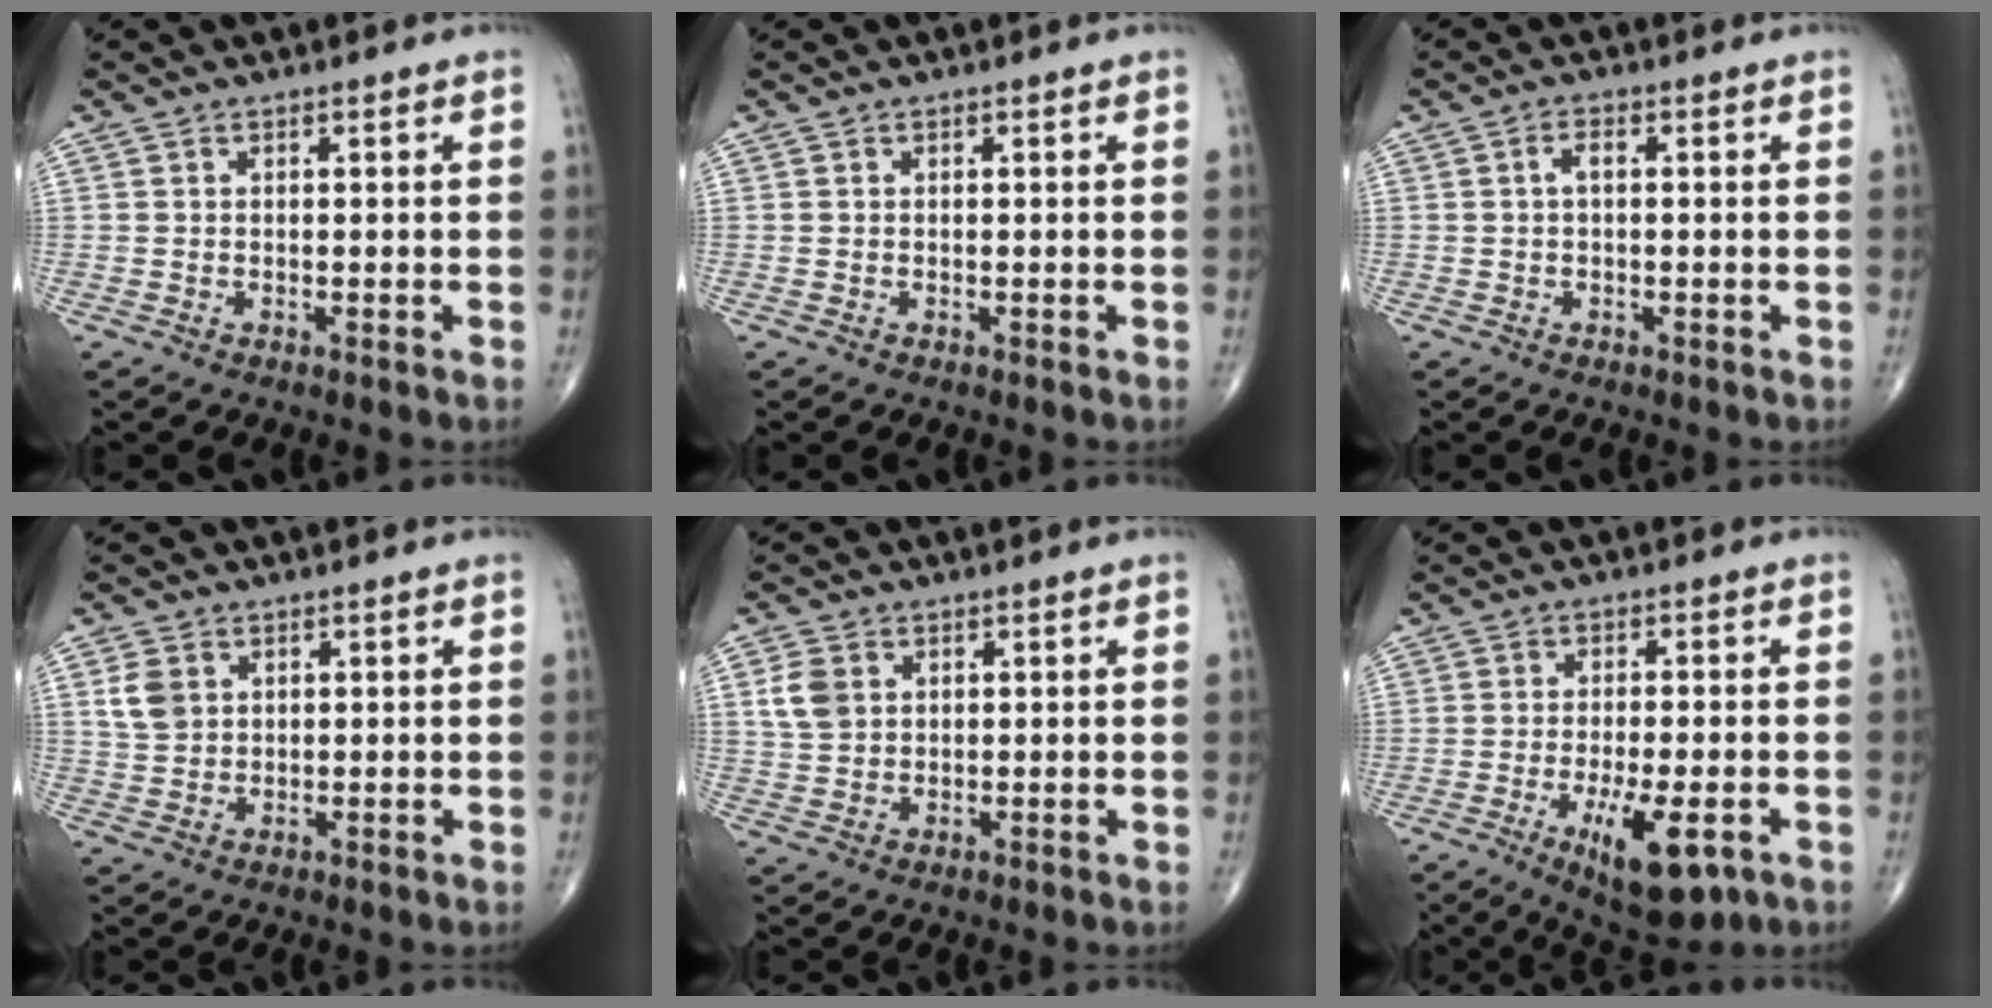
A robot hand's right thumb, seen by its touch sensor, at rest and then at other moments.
{"total": 0.0}
{"total": 1.9, "force": [0.1, 0.8, 1.7], "torque": [-0.030, 0.006, 0.000]}
{"total": 4.6, "force": [1.6, 3.5, 2.5], "torque": [-0.039, -0.002, 0.035]}
{"total": 5.0, "force": [1.6, 3.8, 2.8], "torque": [-0.048, 0.000, 0.032]}
{"total": 11.0, "force": [-4.4, 3.9, 9.3], "torque": [-0.139, -0.001, -0.059]}